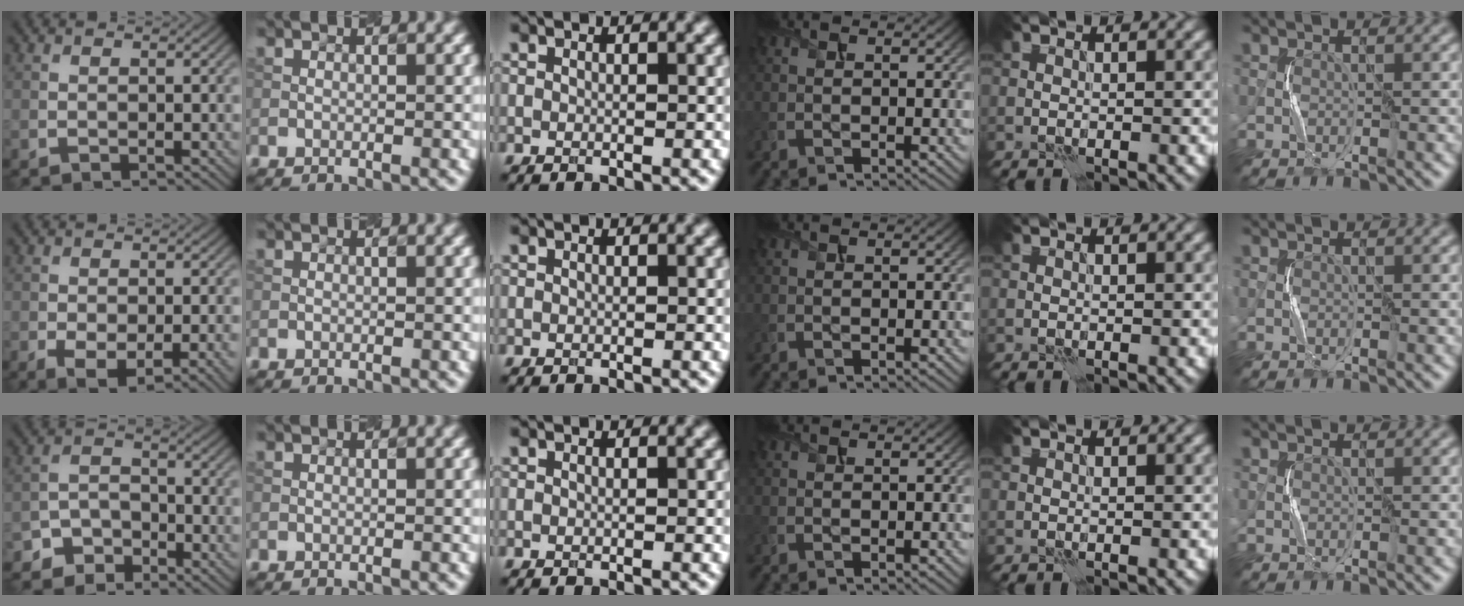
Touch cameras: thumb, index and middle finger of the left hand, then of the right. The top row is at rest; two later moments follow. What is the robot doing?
{"motion": "squeeze", "object": "air blower"}